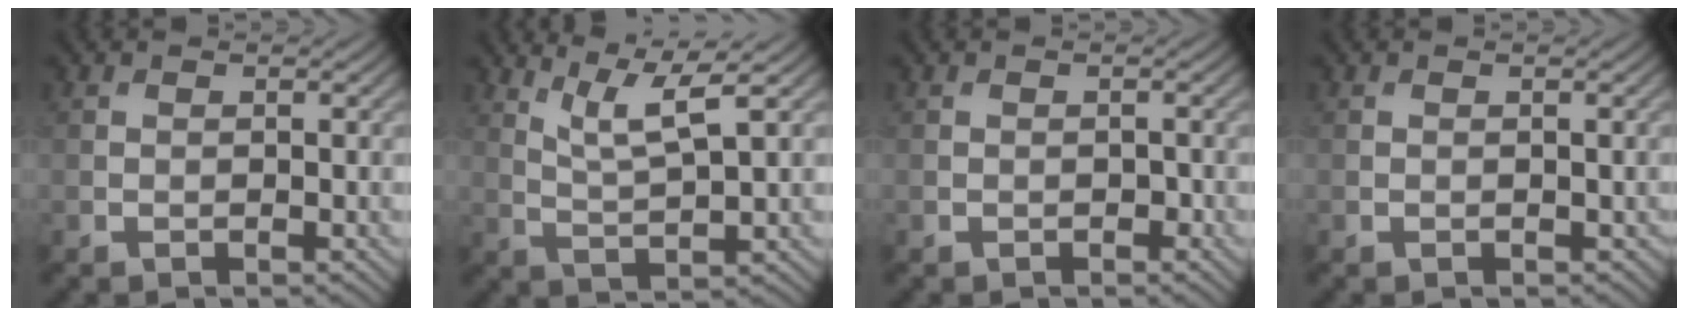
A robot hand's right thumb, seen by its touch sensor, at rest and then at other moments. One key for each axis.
{"total": 5.6, "fx": 3.4, "fy": 0.7, "fz": 4.4, "tx": -0.099, "ty": -0.001, "tz": 0.075}
{"total": 0.6, "fx": -0.3, "fy": 0.4, "fz": 0.4, "tx": -0.003, "ty": -0.003, "tz": -0.003}
{"total": 0.0}